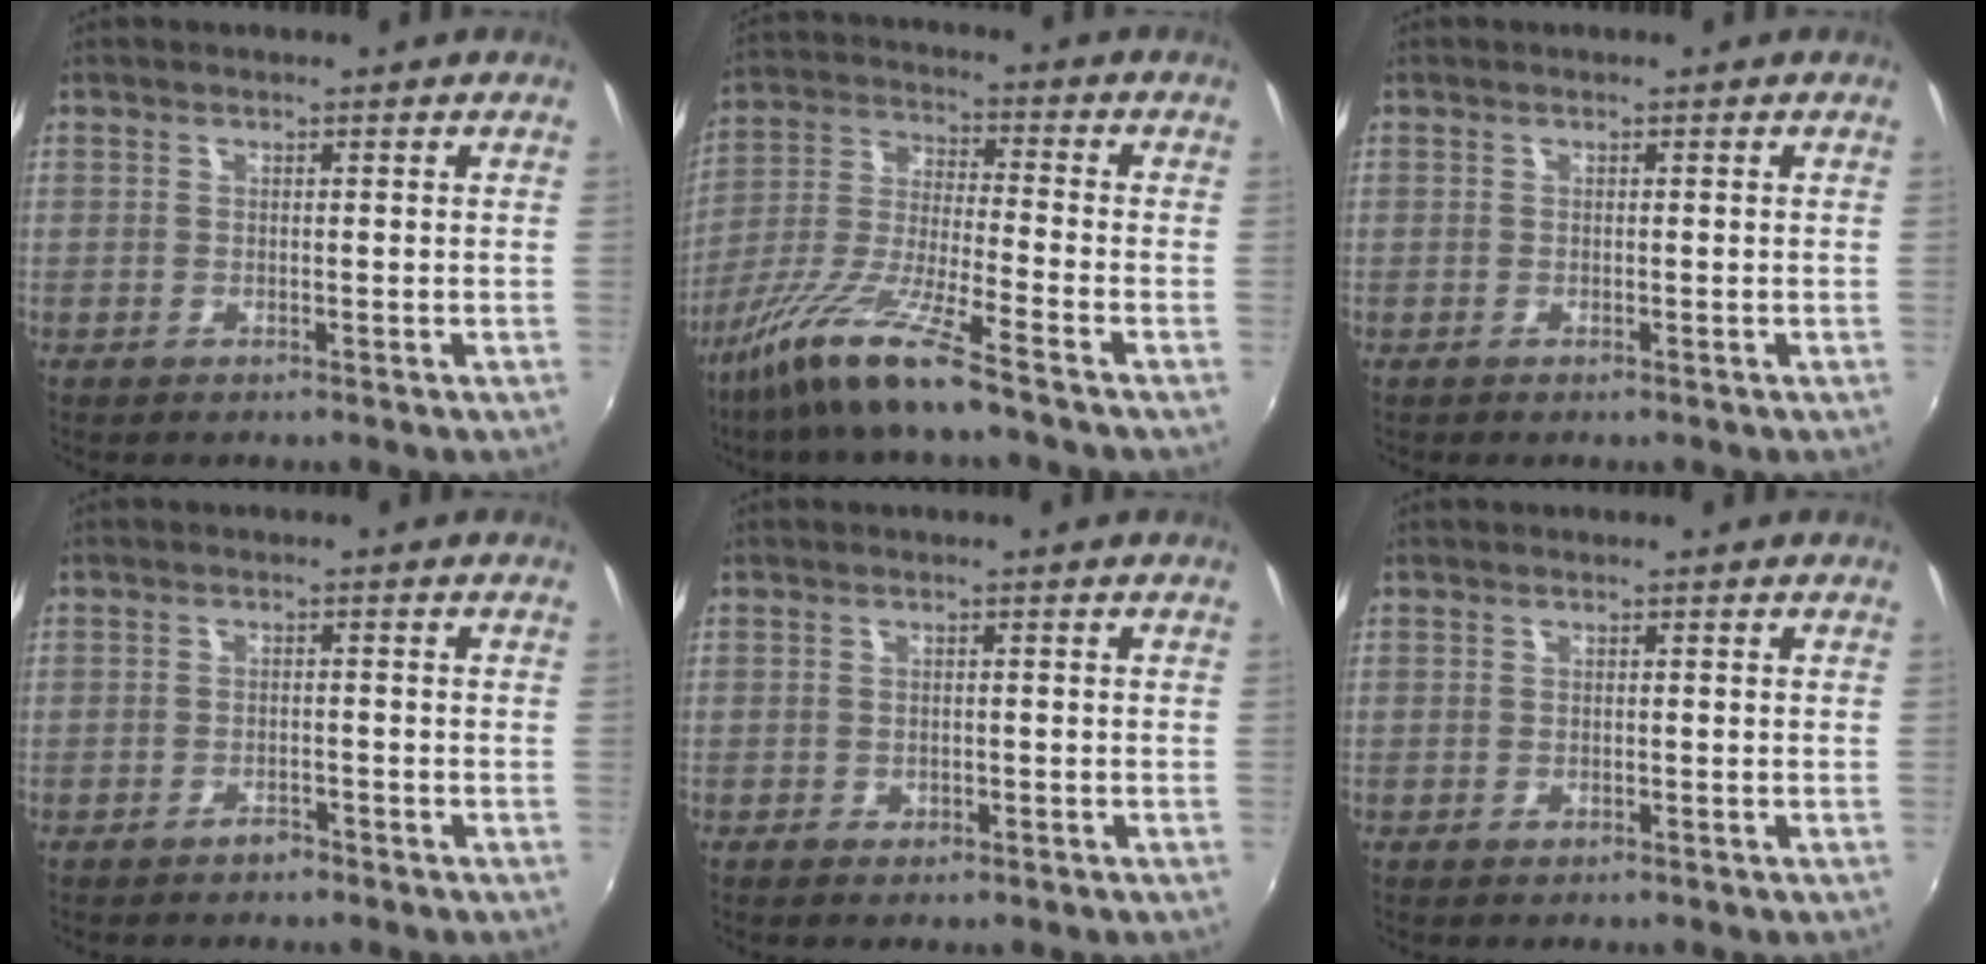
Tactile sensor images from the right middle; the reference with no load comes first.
{"total": 12.7, "force": [-9.3, -0.2, 8.7], "torque": [-0.184, -0.016, -0.179]}
{"total": 0.0}
{"total": 2.1, "force": [-1.7, 1.0, 0.5], "torque": [-0.015, 0.001, -0.026]}
{"total": 1.8, "force": [-1.0, 1.3, 0.7], "torque": [-0.014, -0.005, -0.014]}
{"total": 0.7, "force": [-0.4, 0.5, 0.2], "torque": [-0.003, -0.004, -0.007]}